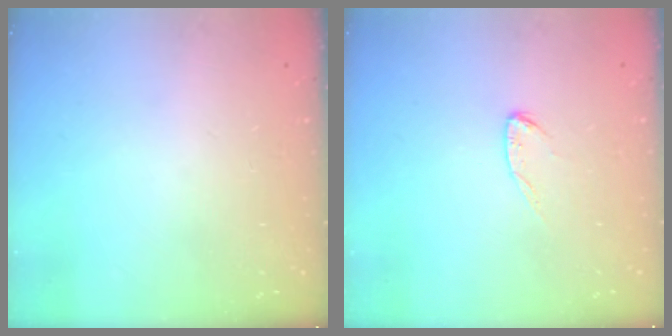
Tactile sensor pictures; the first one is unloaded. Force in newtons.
{"total": 4.4, "press": 4.4, "slide": 0.3}